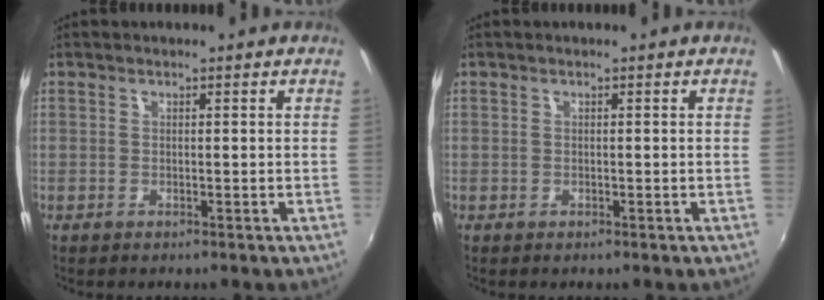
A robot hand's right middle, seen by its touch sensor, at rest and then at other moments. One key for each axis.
{"total": 0.0}